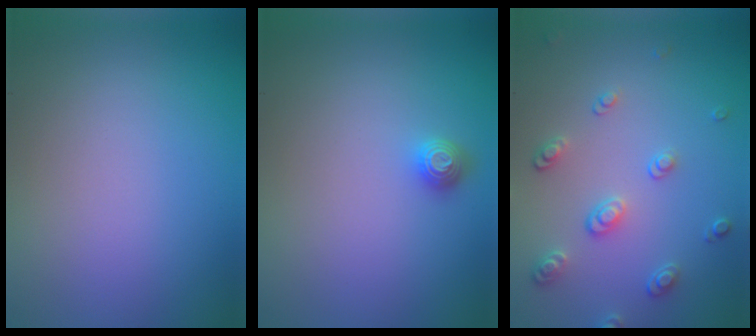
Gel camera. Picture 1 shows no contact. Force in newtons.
{"total": 1.4, "press": 1.2, "slide": 0.5}
{"total": 2.6, "press": 2.5, "slide": 0.7}